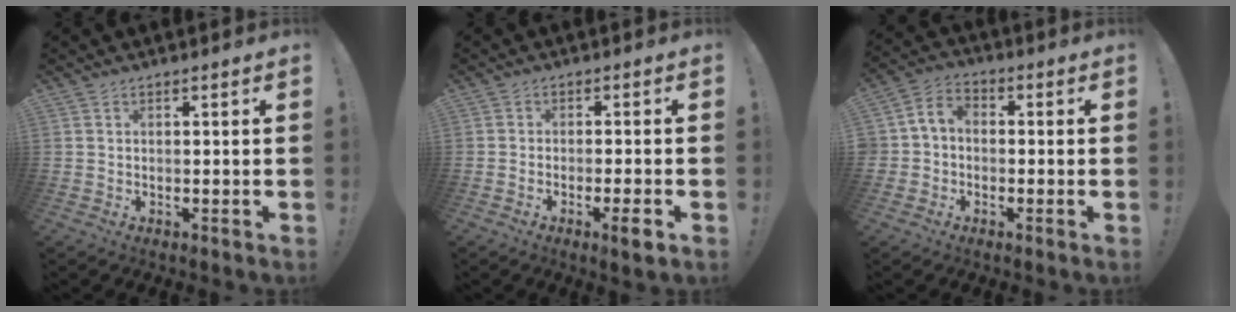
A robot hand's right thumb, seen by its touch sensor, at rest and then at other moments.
{"total": 4.4, "force": [-2.5, 0.2, 3.6], "torque": [-0.057, 0.007, -0.040]}
{"total": 5.4, "force": [-1.5, 4.6, 2.4], "torque": [-0.053, 0.023, -0.024]}